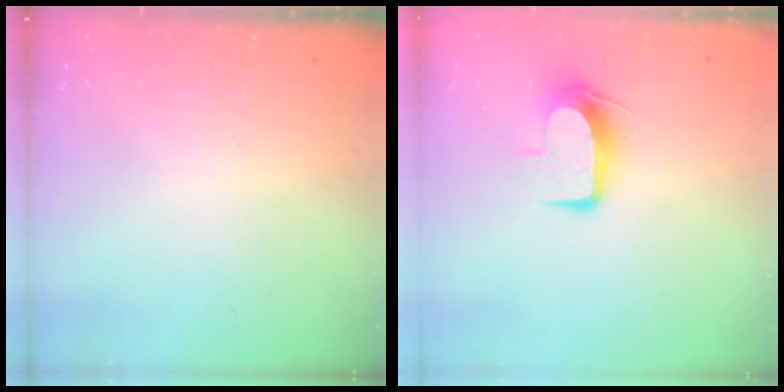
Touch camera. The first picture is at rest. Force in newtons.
{"total": 8.8, "press": 8.7, "slide": 1.0}